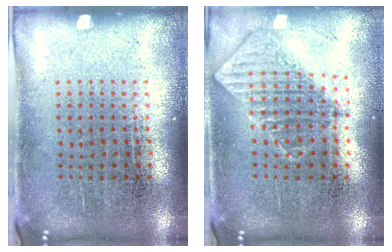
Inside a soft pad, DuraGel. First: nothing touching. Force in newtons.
{"total": 0.9, "press": 0.9, "slide": 0.1}